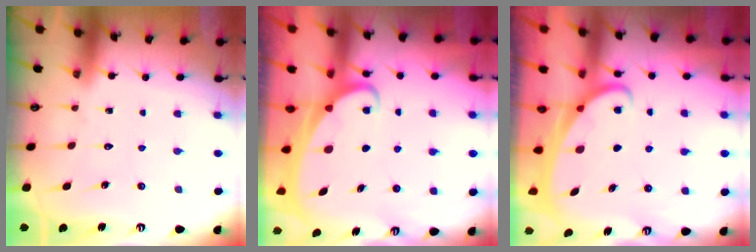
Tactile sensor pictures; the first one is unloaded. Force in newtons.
{"total": 2.1, "press": 2.1, "slide": 0.2}
{"total": 2.0, "press": 2.0, "slide": 0.4}